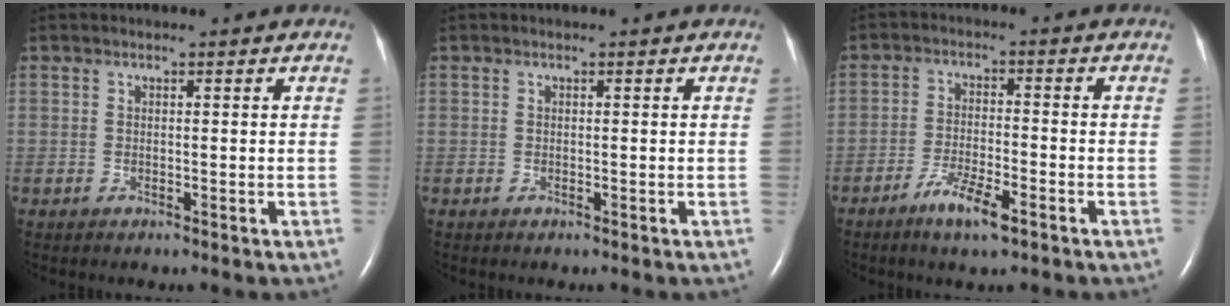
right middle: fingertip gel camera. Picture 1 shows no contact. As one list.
[{"total": 0.0}, {"total": 5.6, "force": [-3.5, 0.7, 4.3], "torque": [-0.092, -0.007, -0.063]}]